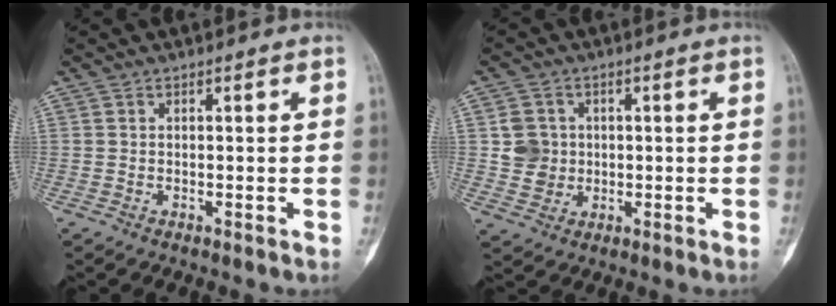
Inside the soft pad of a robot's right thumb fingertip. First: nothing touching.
{"total": 5.0, "force": [0.3, 4.8, 1.6], "torque": [-0.004, 0.003, 0.005]}